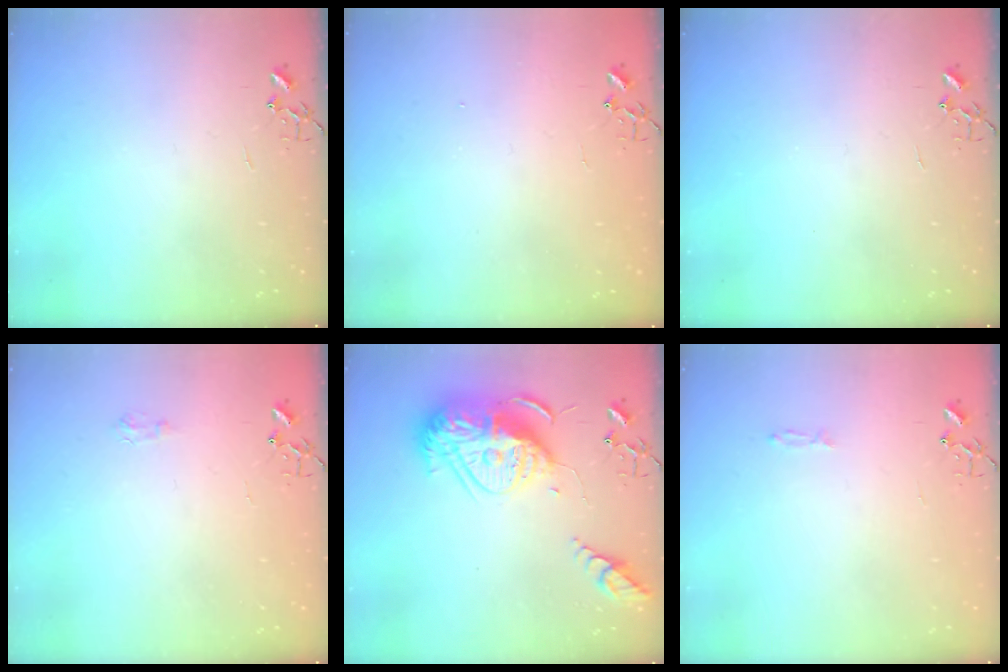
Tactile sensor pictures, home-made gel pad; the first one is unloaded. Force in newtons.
{"total": 1.4, "press": 1.4, "slide": 0.3}
{"total": 0.0}
{"total": 4.8, "press": 4.8, "slide": 0.7}
{"total": 18.9, "press": 18.8, "slide": 2.1}
{"total": 3.1, "press": 3.1, "slide": 0.4}